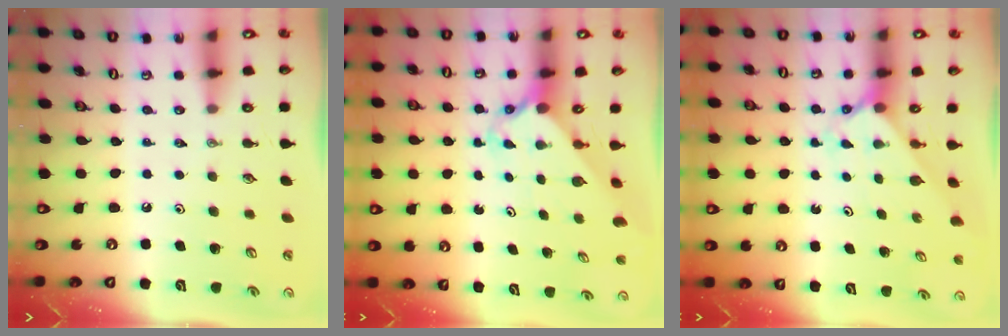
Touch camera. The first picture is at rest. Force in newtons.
{"total": 2.3, "press": 2.3, "slide": 0.2}
{"total": 1.9, "press": 1.9, "slide": 0.1}